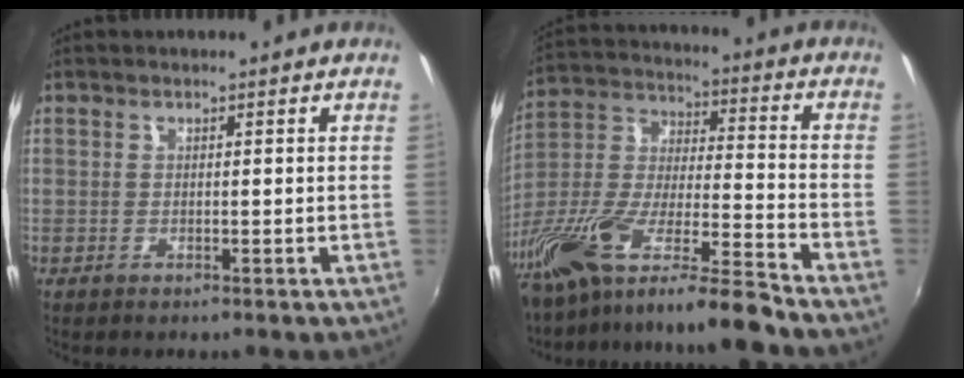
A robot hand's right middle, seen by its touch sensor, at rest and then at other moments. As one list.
[{"total": 18.9, "force": [-15.3, 0.4, 11.1], "torque": [-0.206, -0.031, -0.285]}]